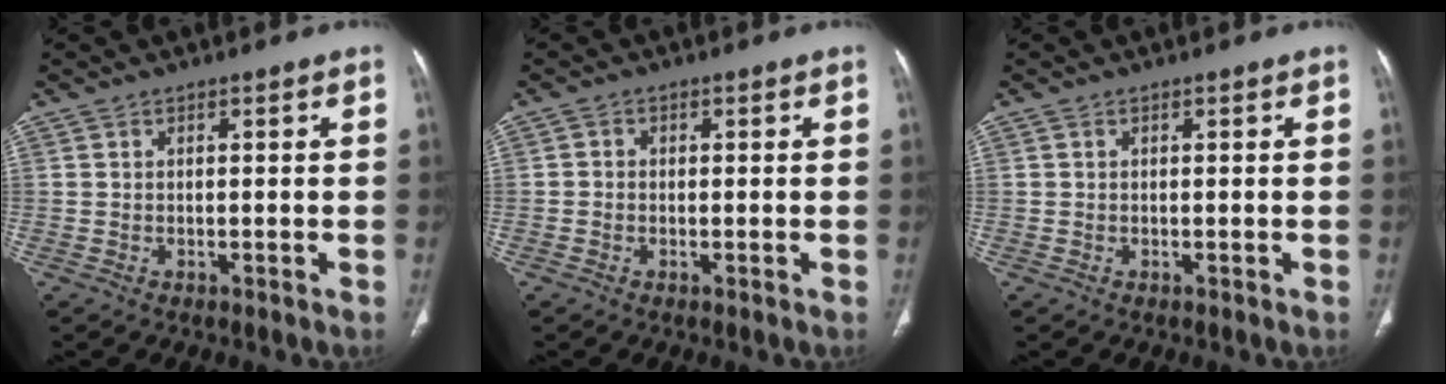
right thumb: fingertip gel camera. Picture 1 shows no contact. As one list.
[{"total": 1.0, "force": [-0.2, 1.0, 0.3], "torque": [0.002, 0.003, -0.008]}, {"total": 0.0}]